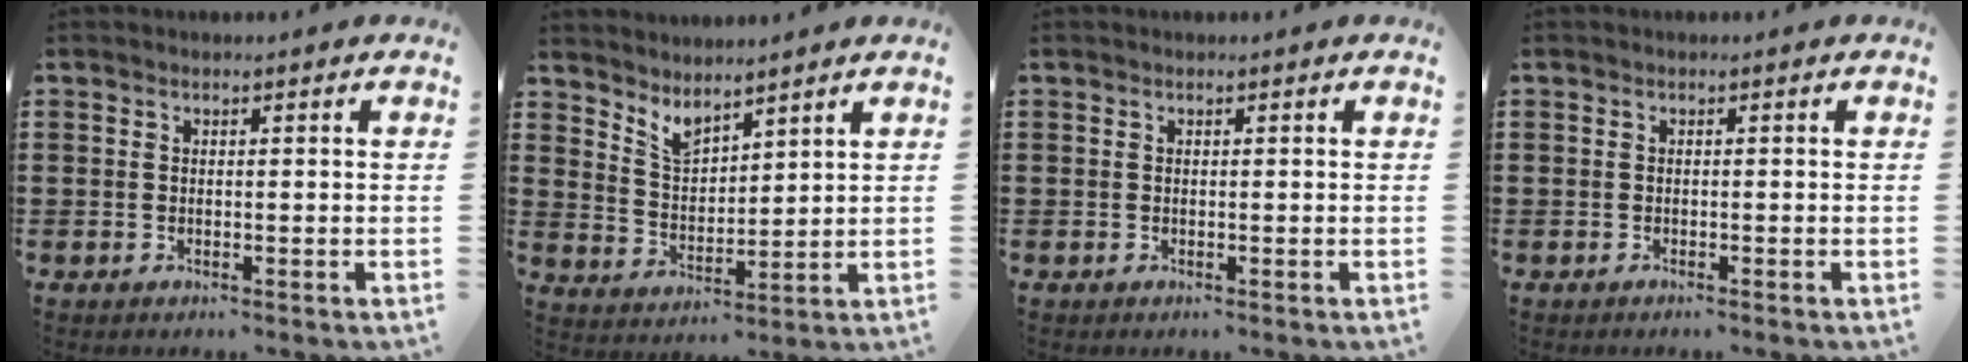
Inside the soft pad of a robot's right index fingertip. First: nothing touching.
{"total": 4.1, "force": [3.8, 1.0, 1.0], "torque": [-0.033, -0.010, 0.072]}
{"total": 0.0}
{"total": 0.6, "force": [-0.6, -0.1, 0.1], "torque": [-0.002, -0.004, -0.011]}